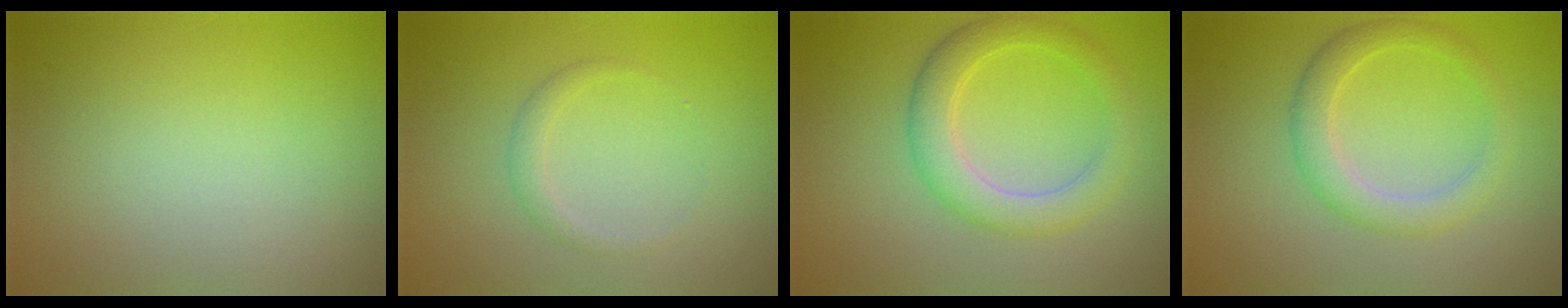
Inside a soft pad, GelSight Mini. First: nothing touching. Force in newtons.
{"total": 1.2, "press": 1.2, "slide": 0.1}
{"total": 4.0, "press": 4.0, "slide": 0.3}
{"total": 3.0, "press": 3.0, "slide": 0.1}